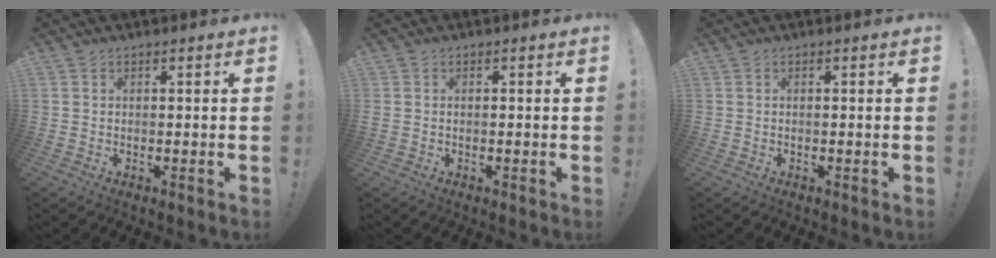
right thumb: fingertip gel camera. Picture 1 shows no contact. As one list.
[{"total": 0.7, "force": [-0.4, -0.1, 0.6], "torque": [-0.016, 0.001, -0.006]}, {"total": 0.0}]